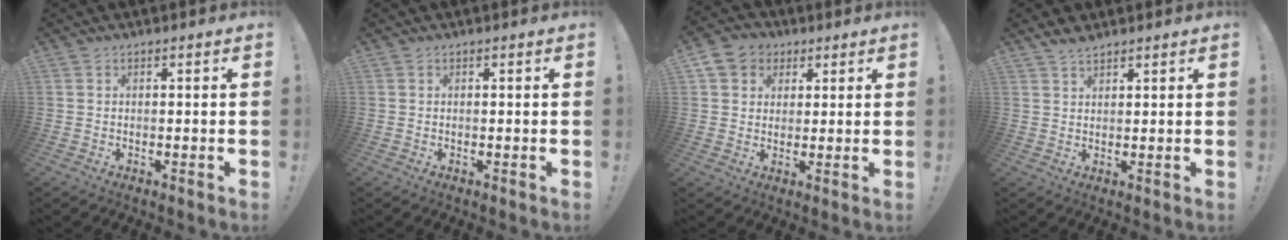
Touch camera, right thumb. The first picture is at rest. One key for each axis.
{"total": 0.0}
{"total": 7.5, "fx": 2.8, "fy": 6.6, "fz": 2.2, "tx": -0.030, "ty": -0.008, "tz": 0.060}
{"total": 3.2, "fx": 2.8, "fy": 1.1, "fz": 1.3, "tx": -0.027, "ty": -0.014, "tz": 0.052}